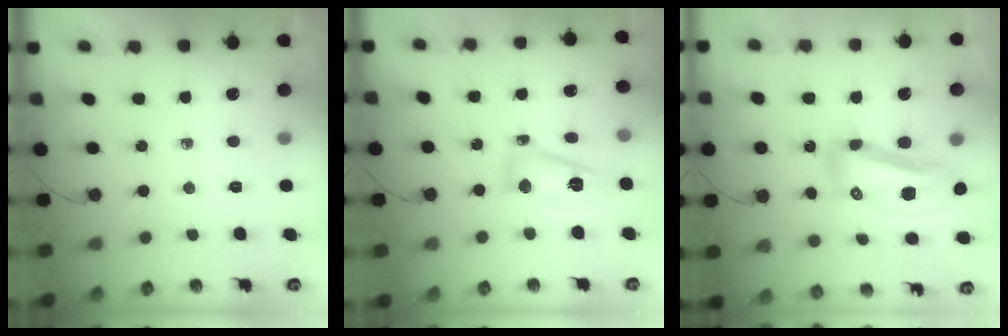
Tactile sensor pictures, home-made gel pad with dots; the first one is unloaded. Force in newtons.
{"total": 10.5, "press": 10.5, "slide": 1.1}
{"total": 13.3, "press": 13.2, "slide": 1.4}